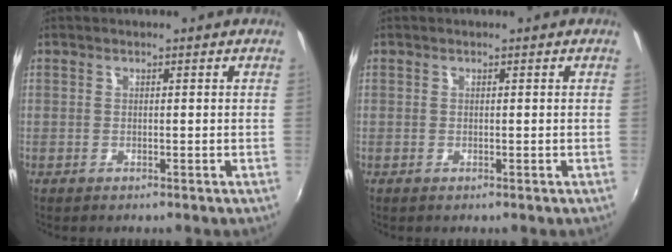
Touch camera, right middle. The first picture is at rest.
{"total": 0.0}